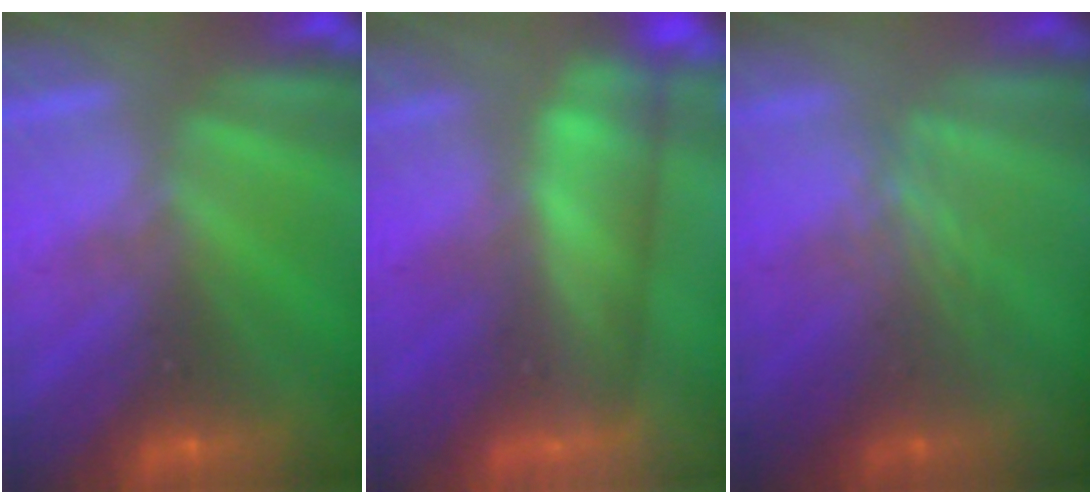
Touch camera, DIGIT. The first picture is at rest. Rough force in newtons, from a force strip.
{"total": 4.6}
{"total": 2.4}